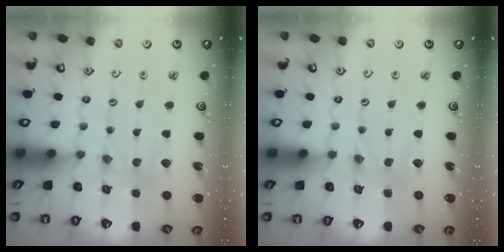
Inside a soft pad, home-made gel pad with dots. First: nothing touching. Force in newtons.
{"total": 0.0}